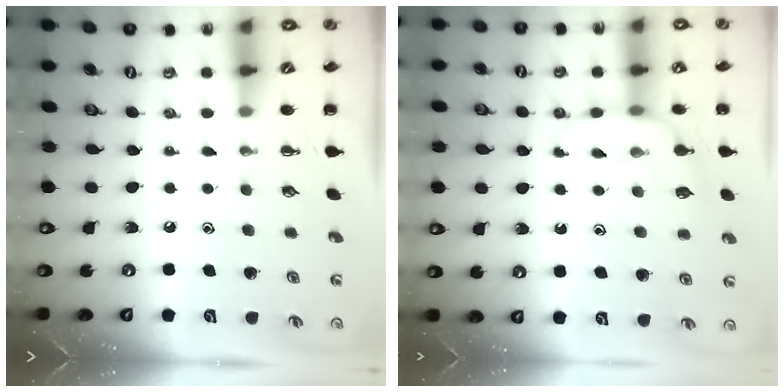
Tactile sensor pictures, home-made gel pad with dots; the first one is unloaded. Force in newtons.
{"total": 7.7, "press": 7.7, "slide": 0.8}